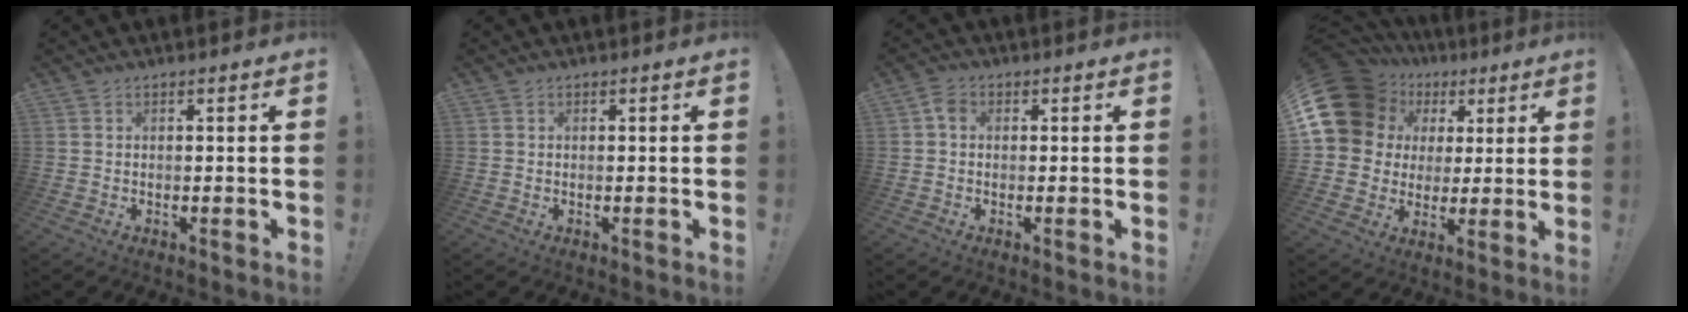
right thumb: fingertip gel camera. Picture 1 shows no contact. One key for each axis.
{"total": 0.0}
{"total": 2.8, "fx": 0.2, "fy": 2.1, "fz": 1.9, "tx": -0.032, "ty": 0.007, "tz": 0.003}
{"total": 17.5, "fx": 6.6, "fy": 14.2, "fz": 7.9, "tx": -0.150, "ty": -0.027, "tz": 0.145}